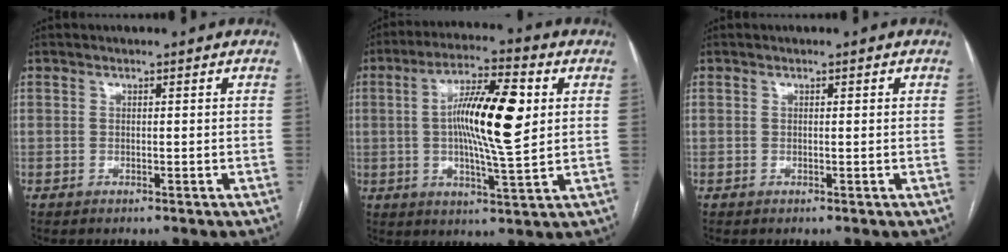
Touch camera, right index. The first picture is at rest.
{"total": 13.8, "force": [2.0, 1.9, 13.5], "torque": [-0.237, 0.009, 0.029]}
{"total": 0.6, "force": [0.2, 0.1, 0.6], "torque": [-0.011, 0.002, 0.002]}